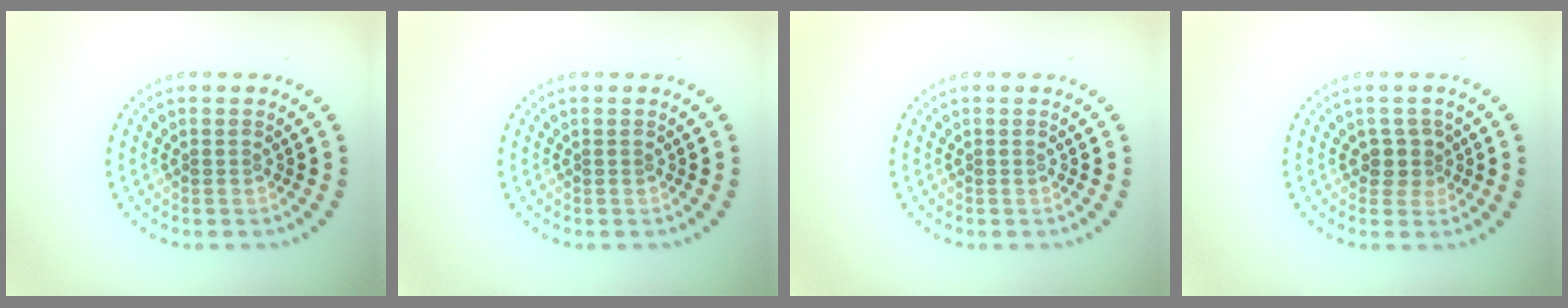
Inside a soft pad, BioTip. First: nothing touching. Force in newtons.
{"total": 0.0}
{"total": 0.0}
{"total": 1.8, "press": 1.4, "slide": 1.1}